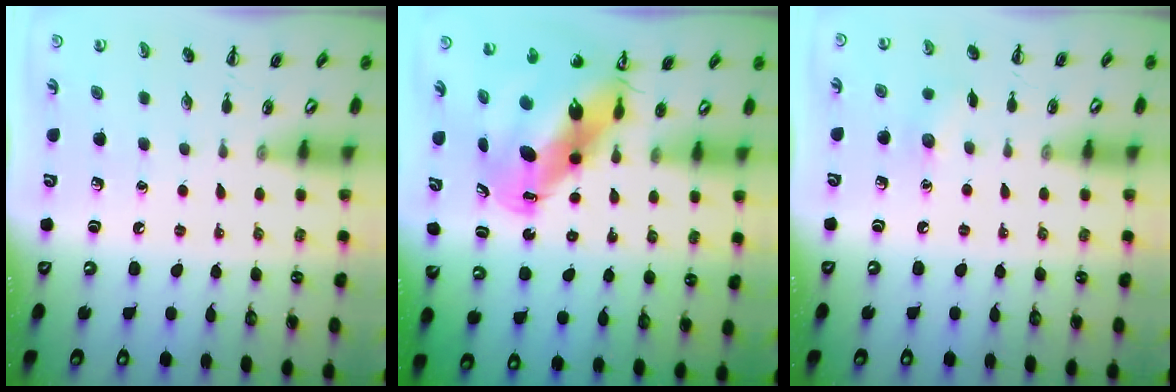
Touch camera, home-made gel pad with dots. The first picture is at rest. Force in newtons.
{"total": 13.2, "press": 12.7, "slide": 3.6}
{"total": 5.8, "press": 5.6, "slide": 1.6}